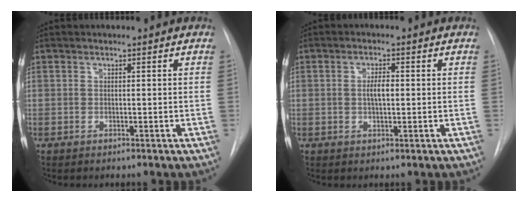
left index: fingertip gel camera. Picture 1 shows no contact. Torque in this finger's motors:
{"motor_torque": [0.86, -0.23, 0.32, 0.05]}